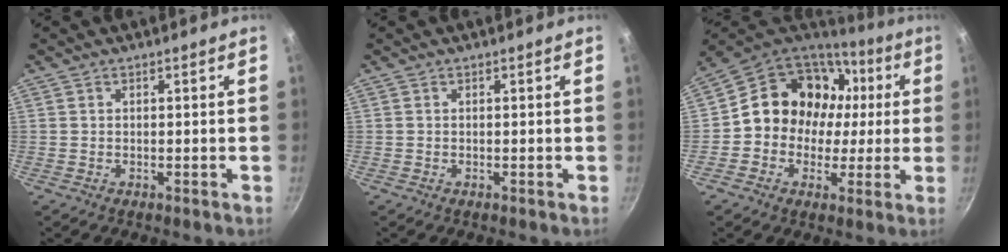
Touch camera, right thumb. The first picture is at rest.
{"total": 0.0}
{"total": 17.1, "force": [1.9, 14.8, 8.4], "torque": [-0.101, 0.035, 0.023]}